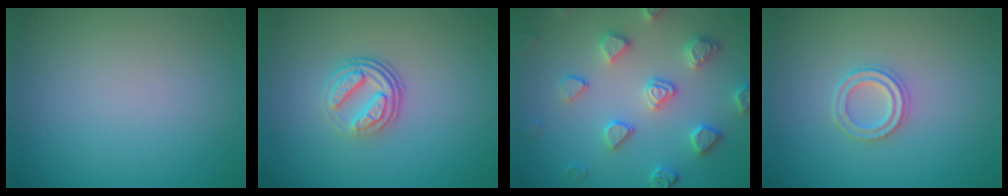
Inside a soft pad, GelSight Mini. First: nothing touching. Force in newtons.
{"total": 3.7, "press": 2.6, "slide": 2.6}
{"total": 4.1, "press": 4.1, "slide": 0.4}
{"total": 2.2, "press": 2.2, "slide": 0.5}